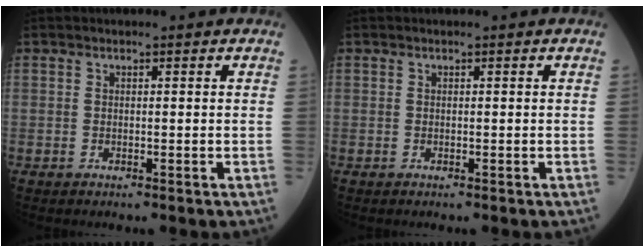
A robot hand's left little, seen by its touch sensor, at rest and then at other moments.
{"total": 0.0}